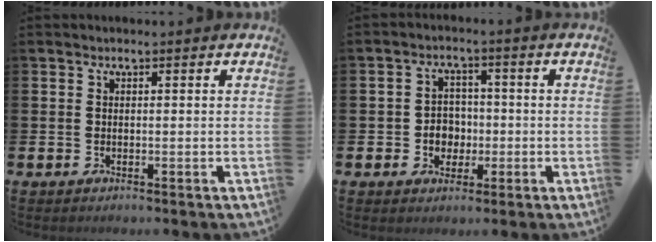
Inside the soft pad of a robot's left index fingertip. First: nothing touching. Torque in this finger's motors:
{"motor_torque": [0.35, 0.47, 0.06, 0.03]}